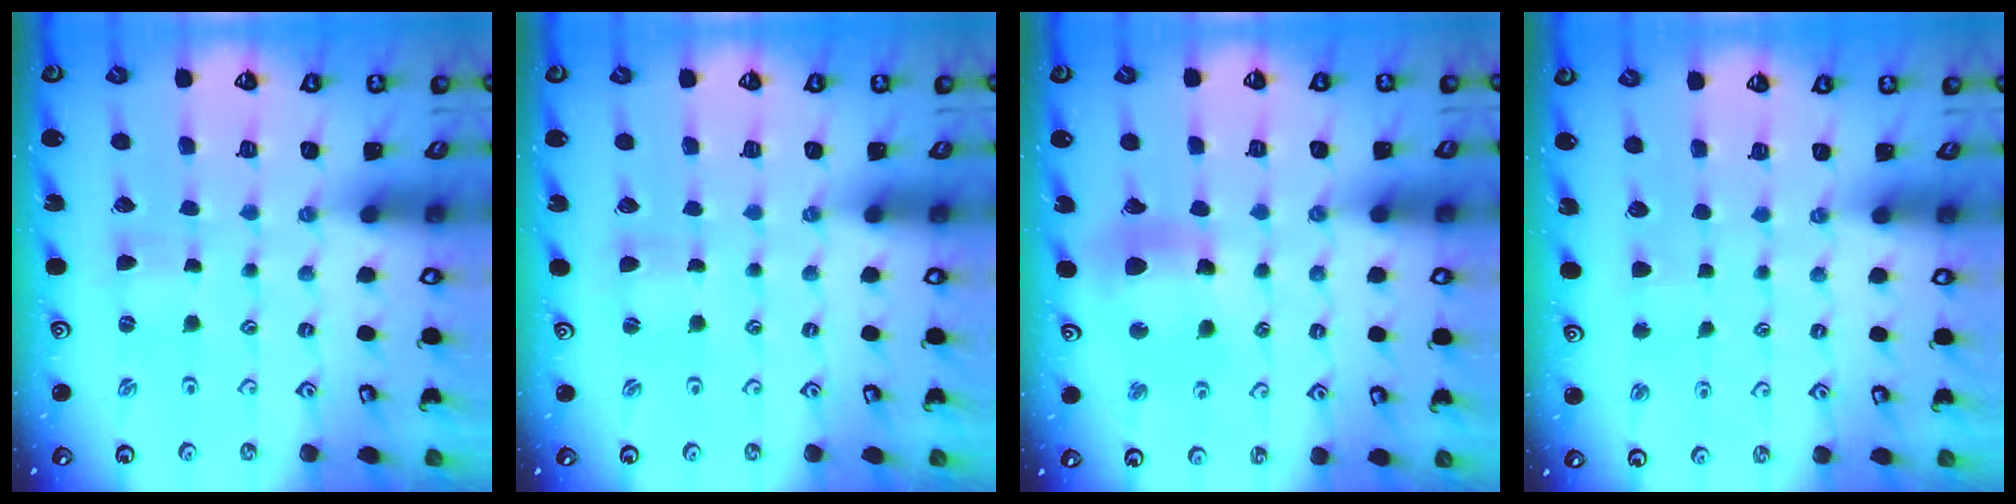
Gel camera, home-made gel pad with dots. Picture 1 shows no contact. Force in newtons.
{"total": 0.0}
{"total": 11.7, "press": 11.4, "slide": 2.4}
{"total": 2.4, "press": 2.4, "slide": 0.3}